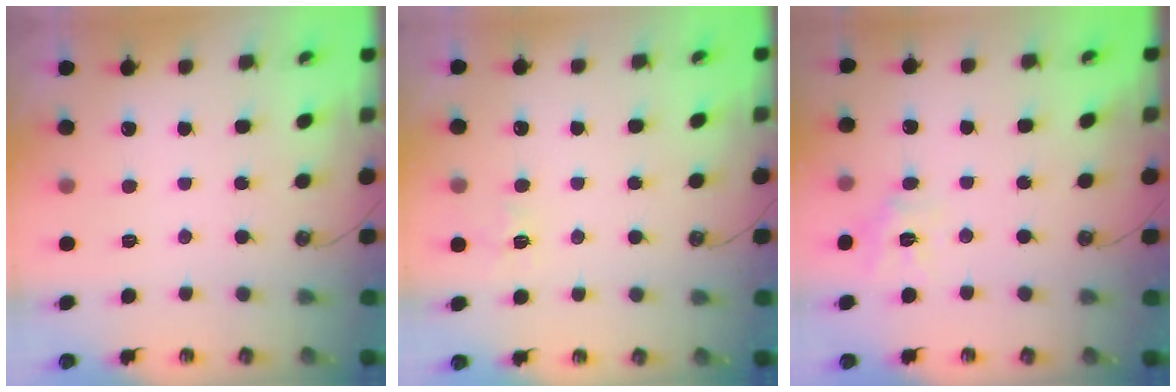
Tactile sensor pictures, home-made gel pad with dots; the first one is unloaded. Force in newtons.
{"total": 3.4, "press": 3.4, "slide": 0.4}
{"total": 9.9, "press": 9.9, "slide": 0.7}